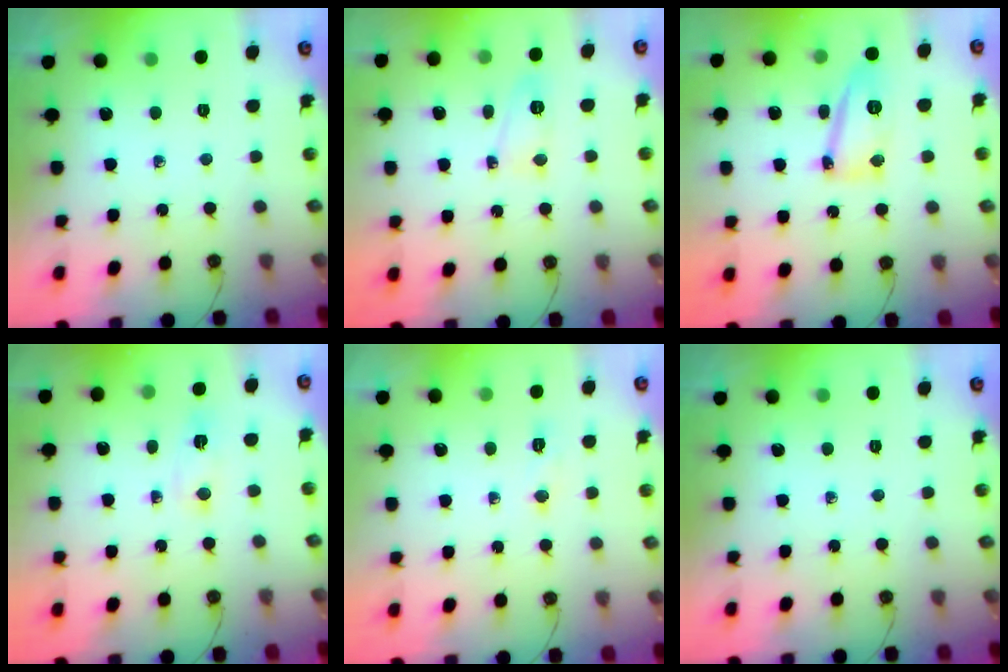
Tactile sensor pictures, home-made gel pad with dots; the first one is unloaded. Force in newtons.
{"total": 7.0, "press": 7.0, "slide": 0.4}
{"total": 13.7, "press": 13.6, "slide": 1.4}
{"total": 2.8, "press": 2.5, "slide": 1.4}
{"total": 14.3, "press": 4.9, "slide": 13.4}
{"total": 0.0}